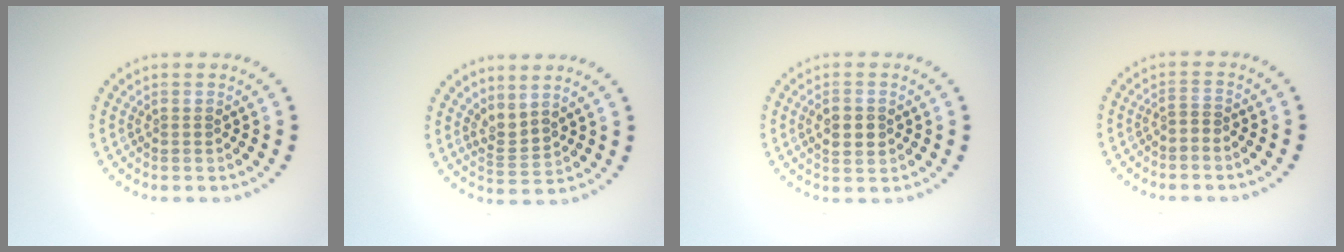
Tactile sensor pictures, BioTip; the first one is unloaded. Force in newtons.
{"total": 2.3, "press": 1.5, "slide": 1.7}
{"total": 2.2, "press": 2.2, "slide": 0.1}
{"total": 0.7, "press": 0.5, "slide": 0.5}